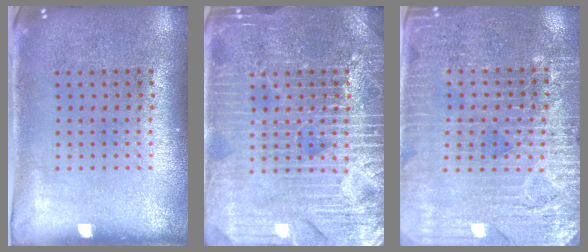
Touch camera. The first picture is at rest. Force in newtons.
{"total": 4.6, "press": 4.6, "slide": 0.6}
{"total": 3.3, "press": 3.1, "slide": 1.2}